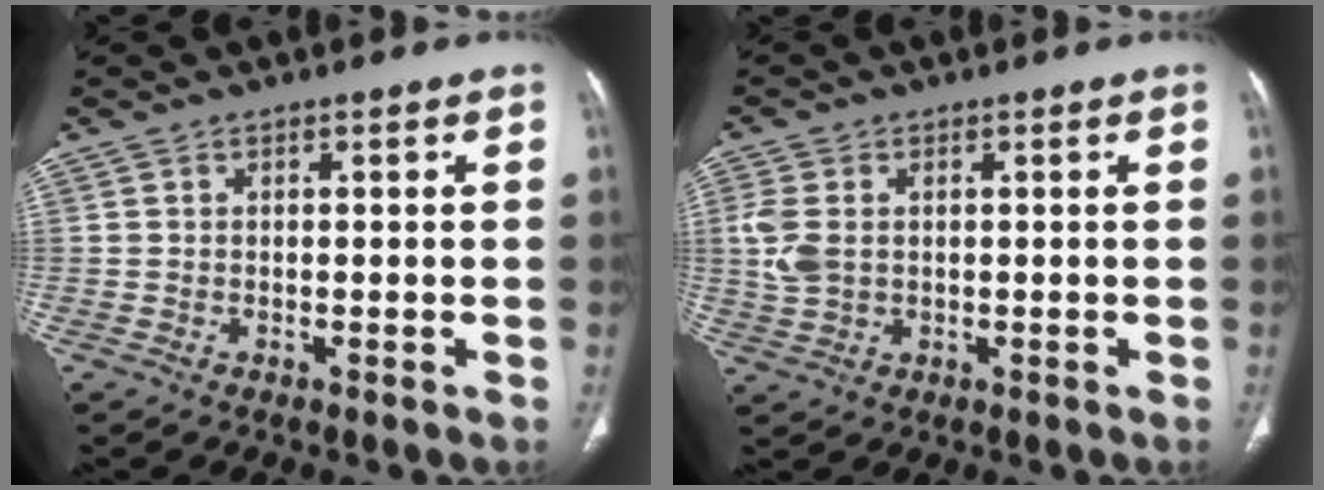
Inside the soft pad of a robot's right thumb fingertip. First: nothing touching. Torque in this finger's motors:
{"motor_torque": [0.15, 0.09, 0.53, 0.41, 0.15]}